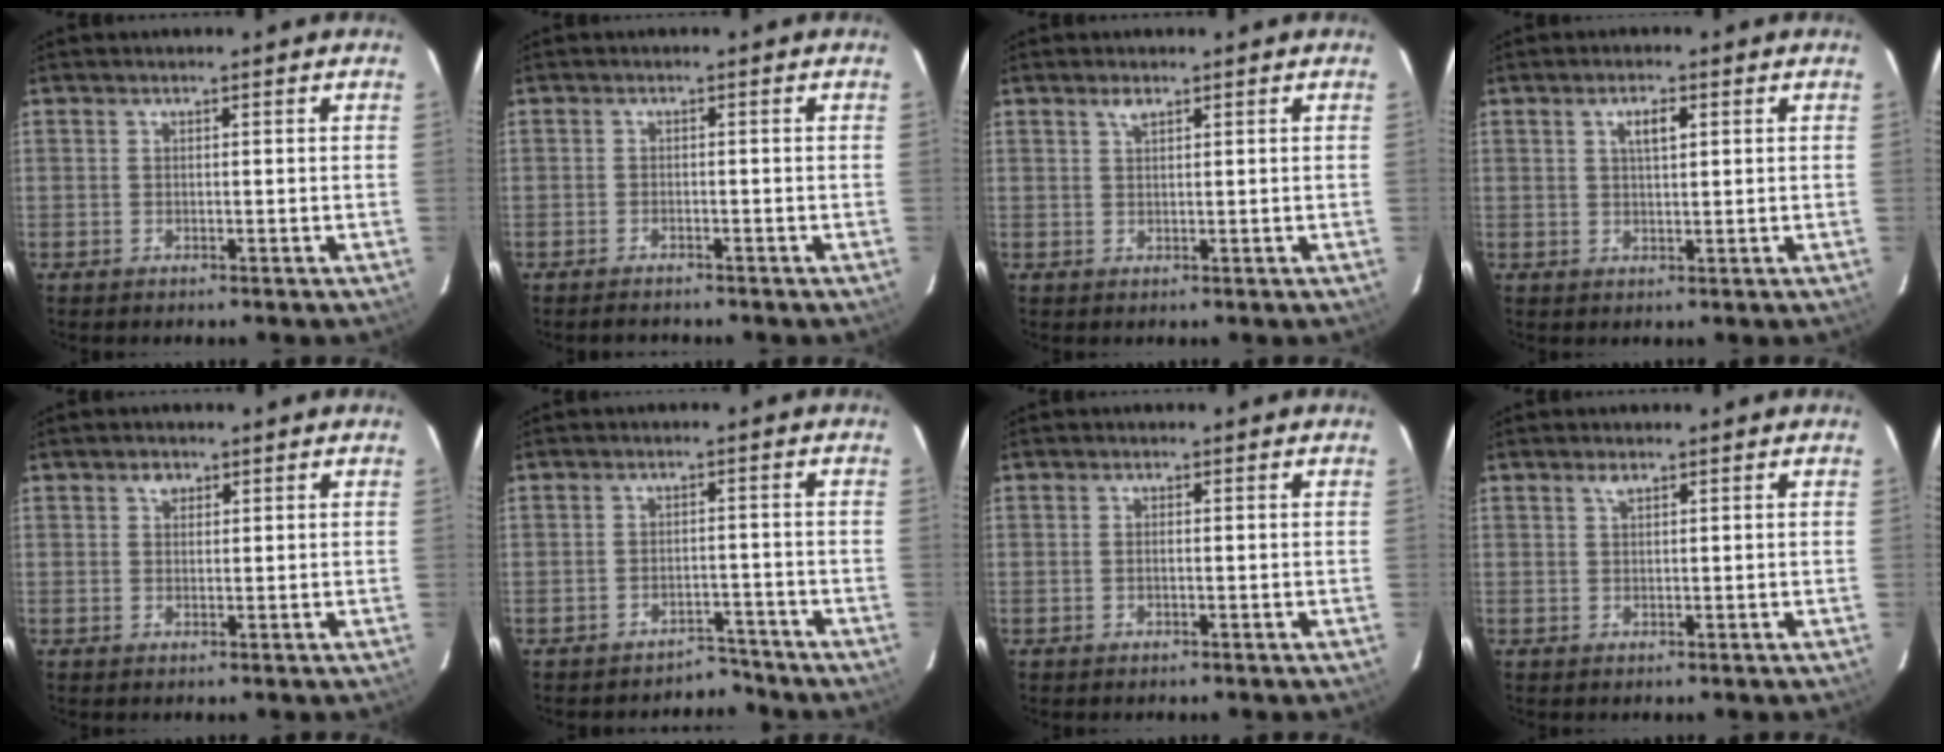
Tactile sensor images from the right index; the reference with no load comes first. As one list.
[{"total": 2.4, "force": [-2.3, 0.7, 0.6], "torque": [-0.020, -0.004, -0.037]}, {"total": 1.4, "force": [0.9, 0.5, 0.9], "torque": [-0.017, 0.004, 0.017]}, {"total": 3.1, "force": [1.1, 1.0, 2.7], "torque": [-0.047, 0.005, 0.020]}, {"total": 1.7, "force": [0.9, 1.3, 0.6], "torque": [-0.008, 0.008, 0.015]}, {"total": 4.1, "force": [-3.7, 1.8, -0.3], "torque": [0.011, 0.019, -0.048]}, {"total": 0.7, "force": [-0.1, 0.2, 0.7], "torque": [-0.013, 0.003, -0.003]}, {"total": 1.1, "force": [0.7, 0.4, 0.7], "torque": [-0.013, 0.003, 0.014]}]